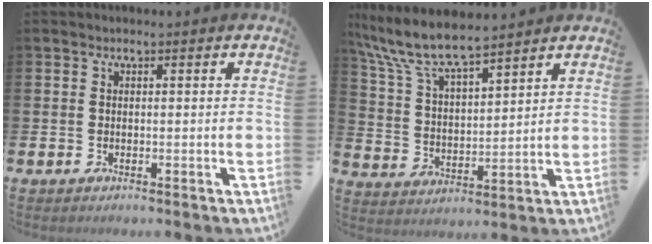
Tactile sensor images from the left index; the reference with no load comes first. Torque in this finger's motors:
{"motor_torque": [0.40, -0.27, 1.02, 0.21]}